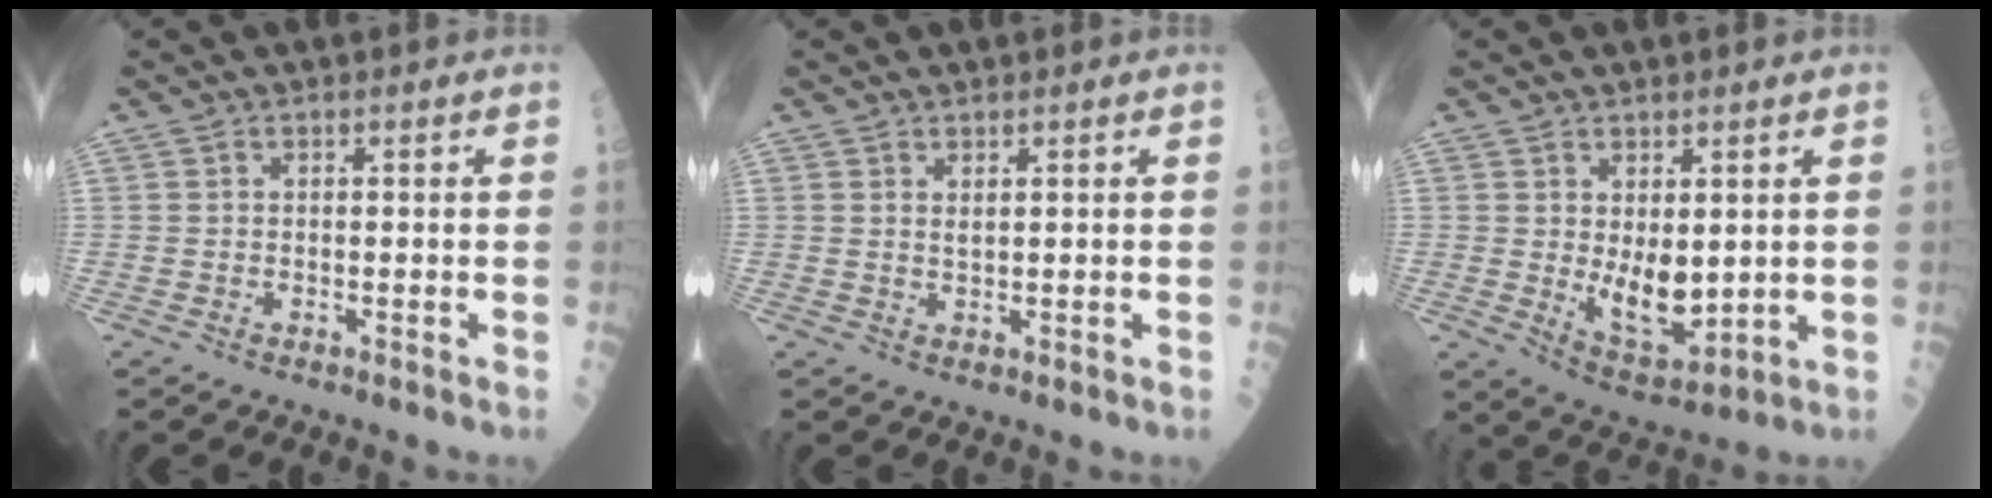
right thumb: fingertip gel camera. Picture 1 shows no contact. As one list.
[{"total": 1.1, "force": [0.6, 0.3, 0.8], "torque": [-0.013, -0.006, 0.013]}, {"total": 8.5, "force": [0.7, 4.6, 7.2], "torque": [-0.087, -0.025, 0.033]}]